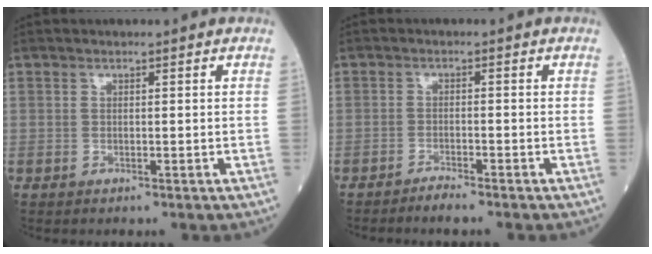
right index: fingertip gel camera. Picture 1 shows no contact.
{"total": 2.0, "force": [-1.9, -0.2, 0.7], "torque": [-0.018, -0.002, -0.036]}